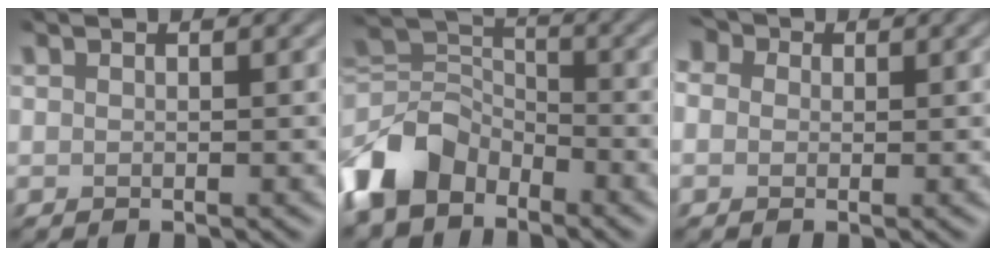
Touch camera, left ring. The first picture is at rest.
{"total": 7.0, "force": [-5.4, 3.9, 2.1], "torque": [-0.055, 0.000, -0.111]}
{"total": 5.3, "force": [2.3, 4.2, 2.4], "torque": [-0.076, 0.019, 0.028]}